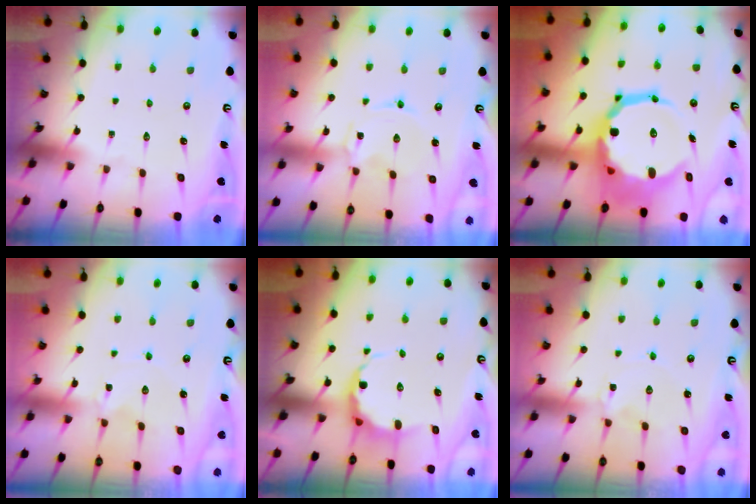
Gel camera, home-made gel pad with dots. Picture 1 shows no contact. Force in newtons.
{"total": 0.0}
{"total": 17.7, "press": 17.3, "slide": 3.8}
{"total": 0.0}
{"total": 6.5, "press": 6.3, "slide": 1.6}
{"total": 0.8, "press": 0.8, "slide": 0.0}